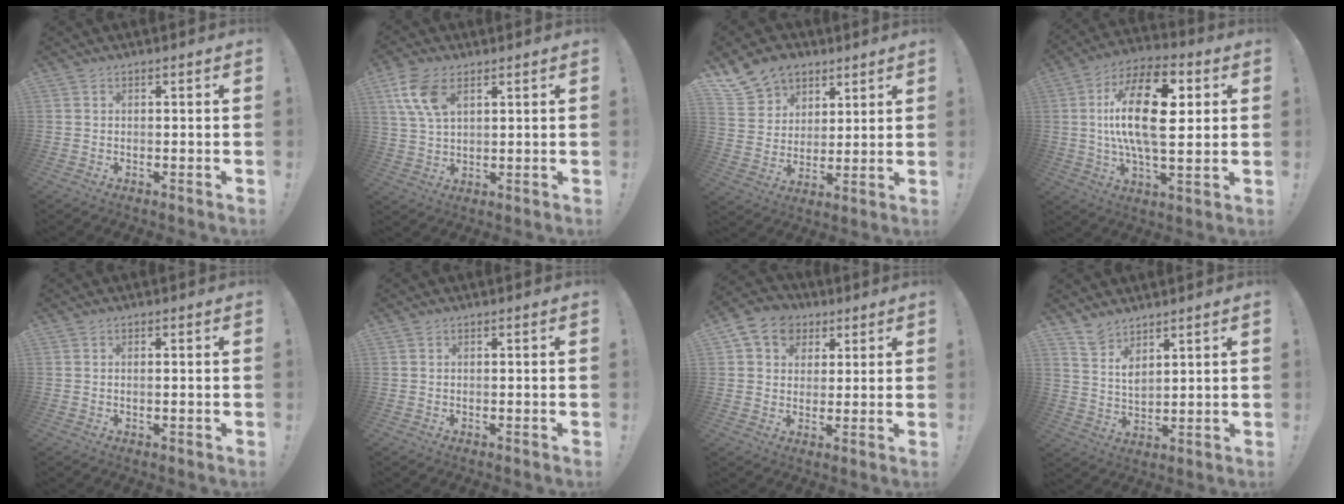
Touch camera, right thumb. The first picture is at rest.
{"total": 10.2, "force": [4.8, 5.5, 7.1], "torque": [-0.145, -0.009, 0.091]}
{"total": 12.5, "force": [8.0, 9.0, 3.2], "torque": [-0.051, -0.051, 0.160]}
{"total": 21.8, "force": [3.3, 9.6, 19.3], "torque": [-0.348, -0.003, 0.042]}
{"total": 0.8, "force": [0.0, 0.0, 0.8], "torque": [-0.010, -0.002, 0.000]}
{"total": 0.0}
{"total": 10.0, "force": [4.1, 8.2, 3.9], "torque": [-0.062, -0.011, 0.085]}
{"total": 6.1, "force": [5.3, 2.3, 2.0], "torque": [-0.039, -0.035, 0.100]}